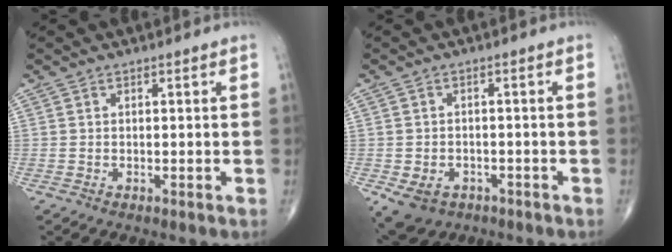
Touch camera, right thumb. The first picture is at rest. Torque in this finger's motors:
{"motor_torque": [1.29, 1.06, 0.52, -0.70, 0.01]}